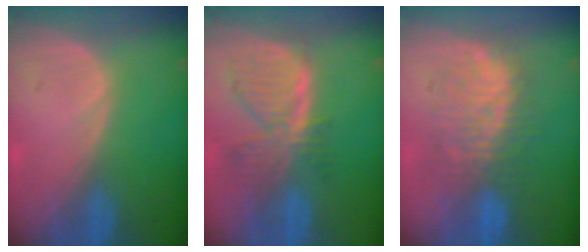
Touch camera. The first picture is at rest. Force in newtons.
{"total": 8.0, "press": 7.1, "slide": 3.9}
{"total": 8.1, "press": 8.1, "slide": 0.2}